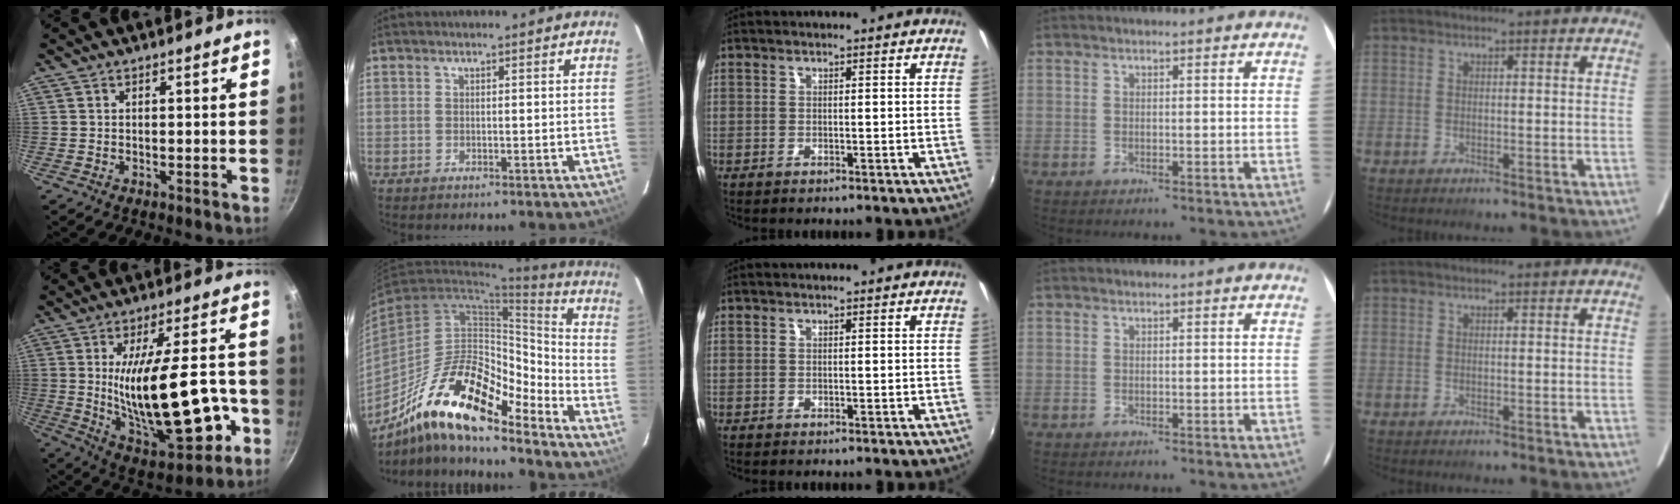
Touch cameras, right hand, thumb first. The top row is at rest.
{"thumb": {"total": 24.3, "force": [-3.7, 9.8, 22.0], "torque": [-0.322, 0.002, -0.034]}, "index": {"total": 21.7, "force": [-15.7, 6.3, 13.5], "torque": [-0.231, -0.001, -0.280]}}